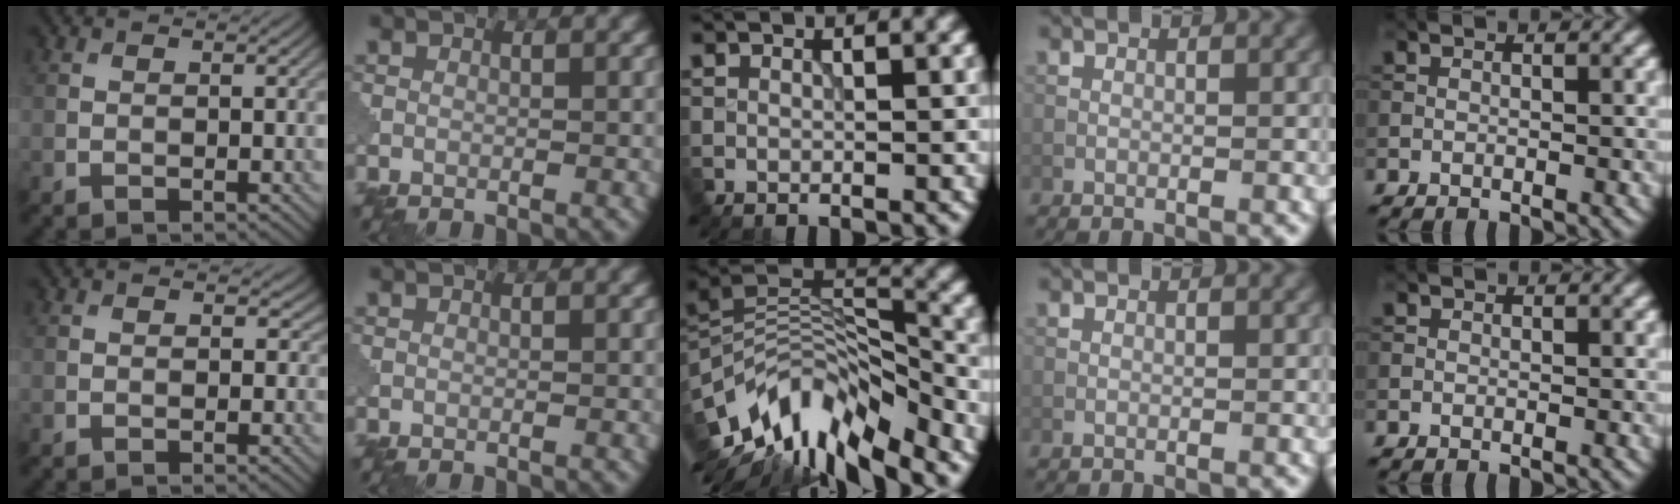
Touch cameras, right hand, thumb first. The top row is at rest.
{"thumb": {"total": 0.7, "force": [0.0, 0.7, 0.1], "torque": [-0.004, -0.005, -0.002]}, "middle": {"total": 11.7, "force": [-7.9, 4.2, 7.5], "torque": [-0.134, 0.011, -0.150]}}